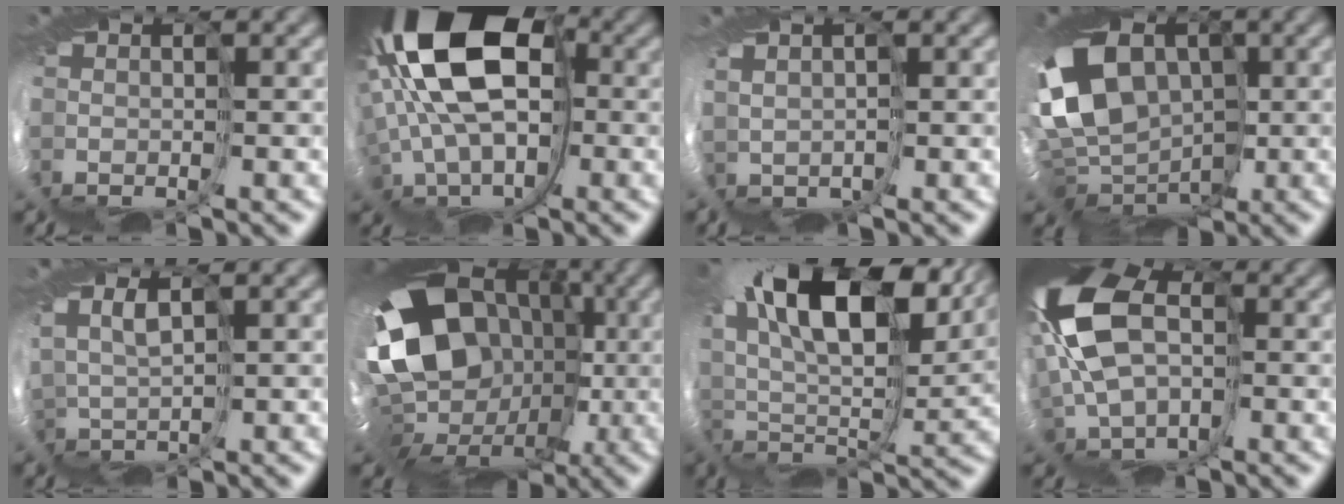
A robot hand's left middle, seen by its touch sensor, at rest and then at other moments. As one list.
[{"total": 14.4, "force": [3.7, 8.8, 10.7], "torque": [-0.173, 0.018, 0.036]}, {"total": 1.9, "force": [1.7, 0.6, -0.4], "torque": [0.003, 0.005, 0.028]}, {"total": 10.8, "force": [1.1, 8.2, 7.0], "torque": [-0.142, -0.007, 0.026]}, {"total": 2.9, "force": [2.7, -0.8, -0.4], "torque": [-0.008, 0.002, 0.045]}, {"total": 16.1, "force": [2.2, 13.1, 9.1], "torque": [-0.147, 0.002, -0.006]}, {"total": 15.6, "force": [10.1, 5.5, 10.6], "torque": [-0.182, 0.053, 0.142]}, {"total": 11.3, "force": [2.3, 7.1, 8.5], "torque": [-0.197, -0.002, 0.026]}]